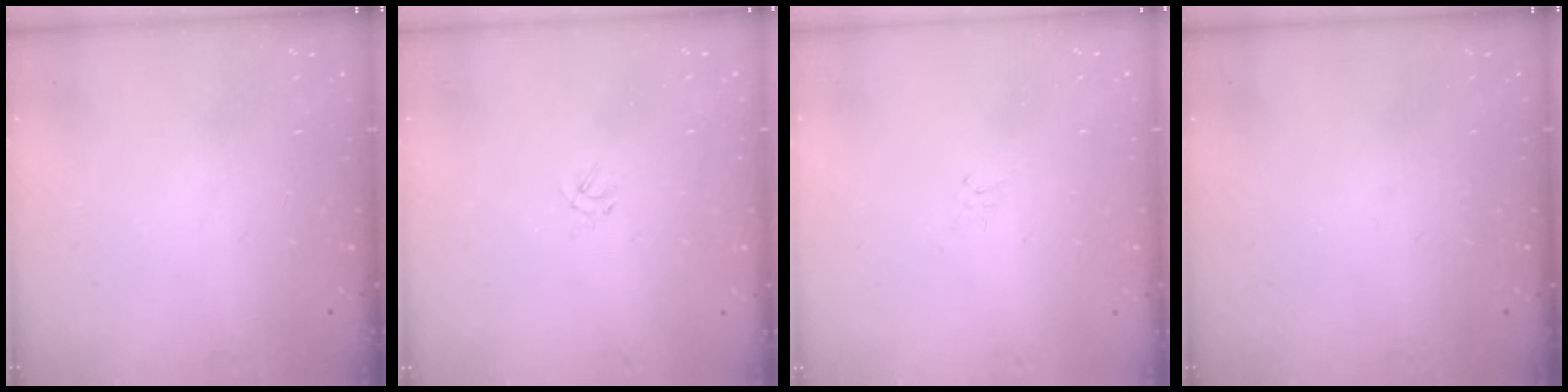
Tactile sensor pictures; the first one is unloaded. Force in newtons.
{"total": 2.0, "press": 2.0, "slide": 0.4}
{"total": 2.1, "press": 2.0, "slide": 0.6}
{"total": 0.0}